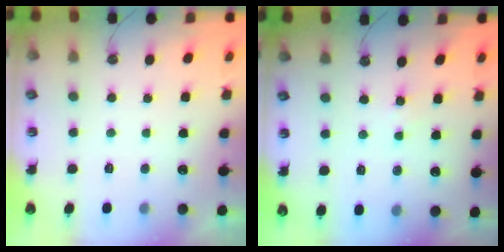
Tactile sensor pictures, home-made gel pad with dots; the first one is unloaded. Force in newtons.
{"total": 3.2, "press": 3.2, "slide": 0.4}